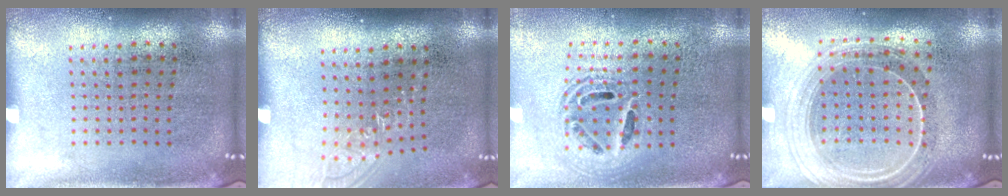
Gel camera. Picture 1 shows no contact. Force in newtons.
{"total": 1.1, "press": 1.0, "slide": 0.5}
{"total": 1.7, "press": 1.5, "slide": 1.0}
{"total": 2.2, "press": 2.0, "slide": 1.1}